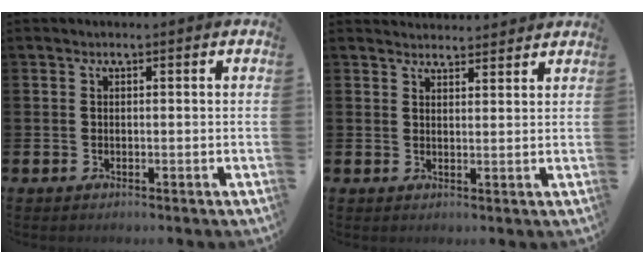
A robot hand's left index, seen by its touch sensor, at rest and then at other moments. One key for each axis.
{"total": 2.9, "fx": 2.8, "fy": 0.4, "fz": -0.2, "tx": 0.006, "ty": -0.018, "tz": 0.051}